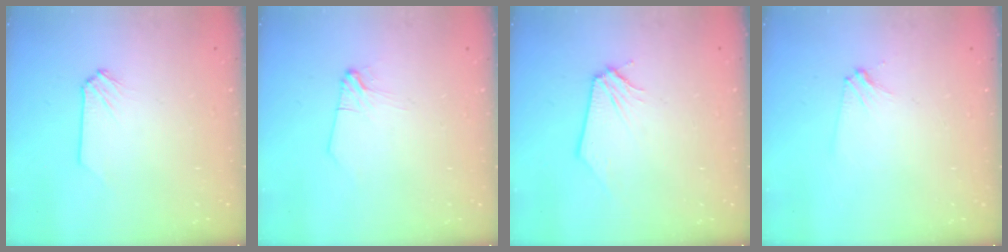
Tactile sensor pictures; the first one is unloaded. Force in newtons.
{"total": 2.5, "press": 2.5, "slide": 0.5}
{"total": 0.0}
{"total": 3.5, "press": 3.4, "slide": 0.4}